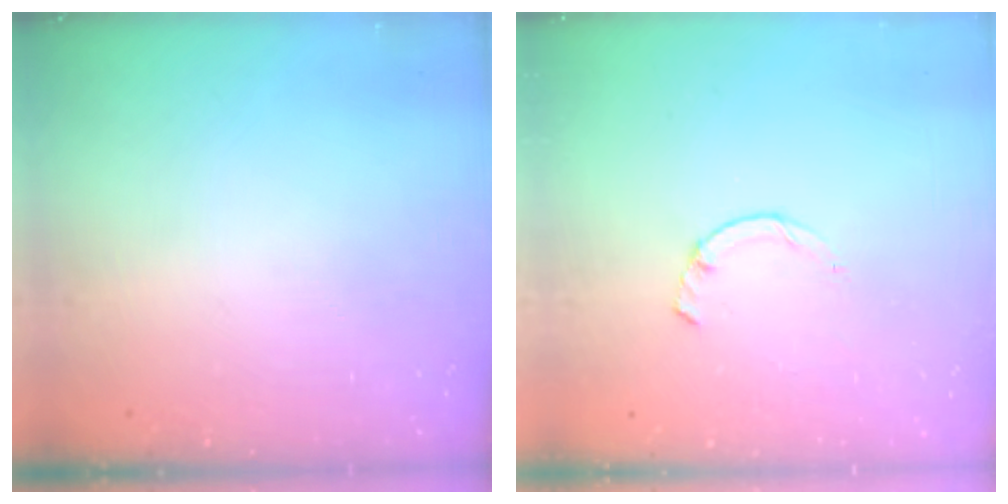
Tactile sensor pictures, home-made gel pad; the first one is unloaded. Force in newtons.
{"total": 1.7, "press": 1.6, "slide": 0.4}